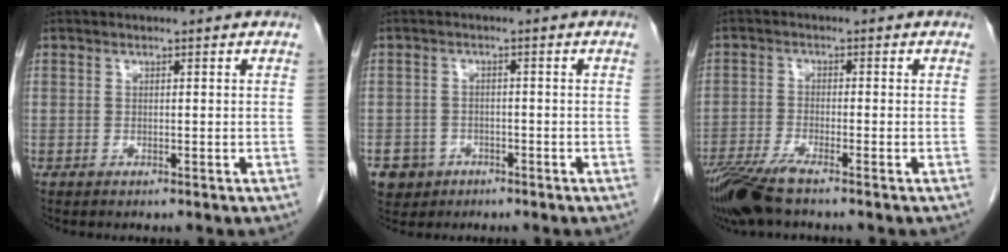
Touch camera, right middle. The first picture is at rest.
{"total": 5.4, "force": [-2.8, 4.5, 0.7], "torque": [-0.013, 0.008, -0.041]}
{"total": 7.3, "force": [-5.6, 0.5, 4.7], "torque": [-0.090, -0.020, -0.107]}